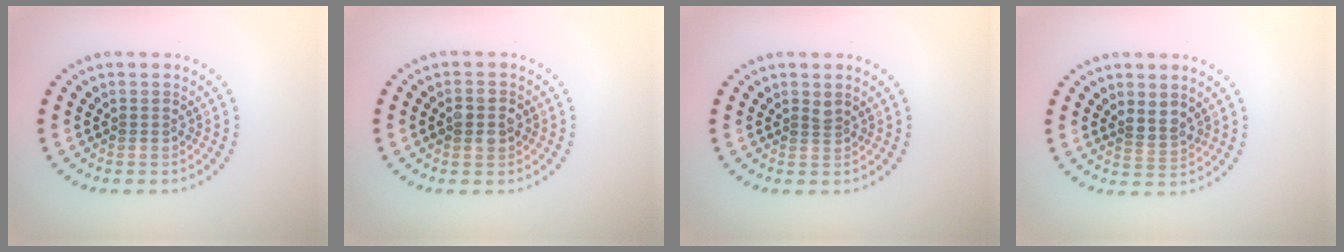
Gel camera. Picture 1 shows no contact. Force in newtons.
{"total": 2.5, "press": 2.5, "slide": 0.1}
{"total": 0.8, "press": 0.5, "slide": 0.6}
{"total": 1.7, "press": 1.3, "slide": 1.1}